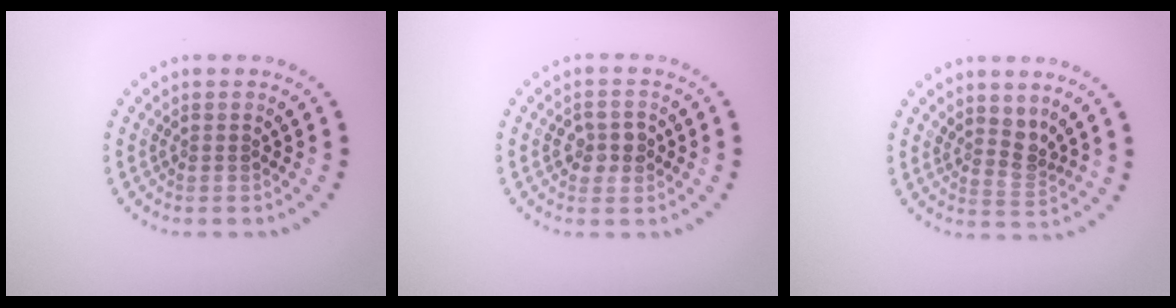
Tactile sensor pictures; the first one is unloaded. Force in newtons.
{"total": 2.2, "press": 2.2, "slide": 0.4}
{"total": 2.0, "press": 1.5, "slide": 1.3}